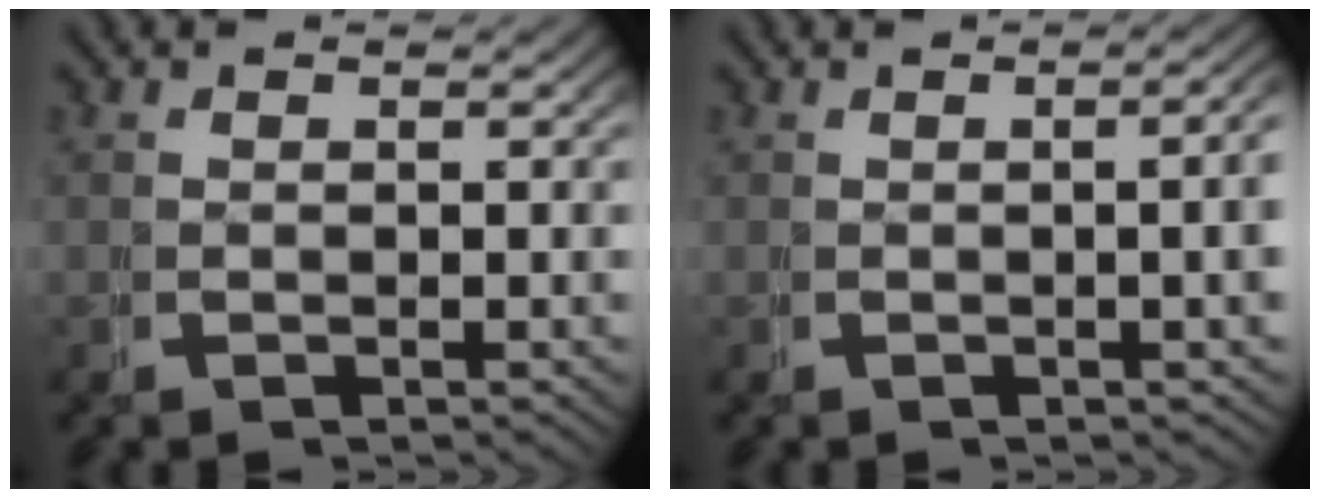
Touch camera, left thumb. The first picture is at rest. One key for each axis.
{"total": 3.7, "fx": 0.1, "fy": 1.1, "fz": 3.6, "tx": -0.038, "ty": 0.013, "tz": -0.004}